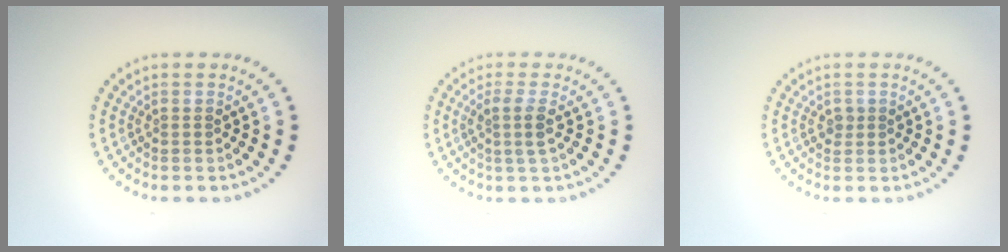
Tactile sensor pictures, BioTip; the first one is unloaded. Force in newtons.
{"total": 1.9, "press": 1.6, "slide": 1.1}
{"total": 0.8, "press": 0.7, "slide": 0.2}